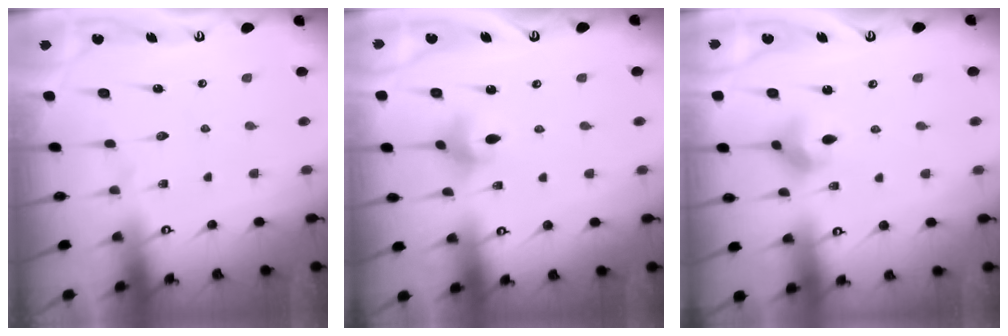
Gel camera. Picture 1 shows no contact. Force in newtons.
{"total": 3.8, "press": 3.8, "slide": 0.6}
{"total": 5.3, "press": 5.2, "slide": 0.8}